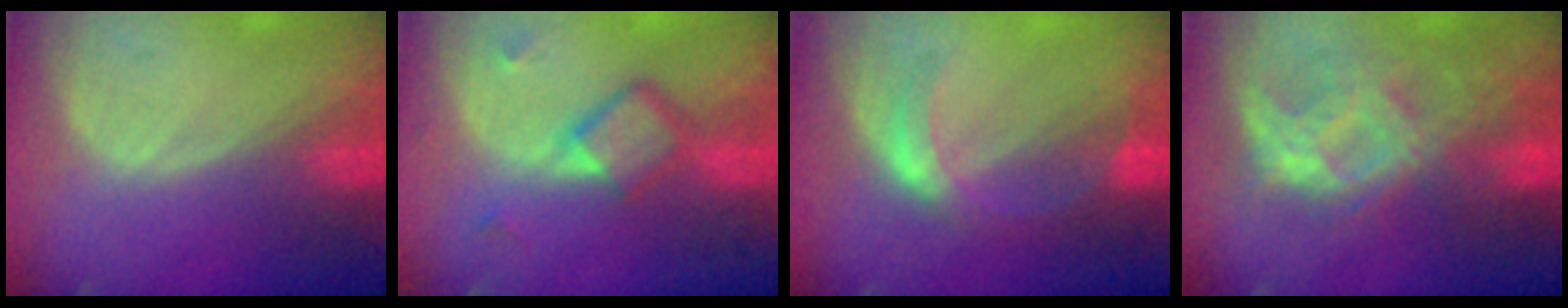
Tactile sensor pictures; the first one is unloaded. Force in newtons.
{"total": 5.8, "press": 5.1, "slide": 2.7}
{"total": 5.6, "press": 5.1, "slide": 2.2}
{"total": 8.8, "press": 8.6, "slide": 2.1}